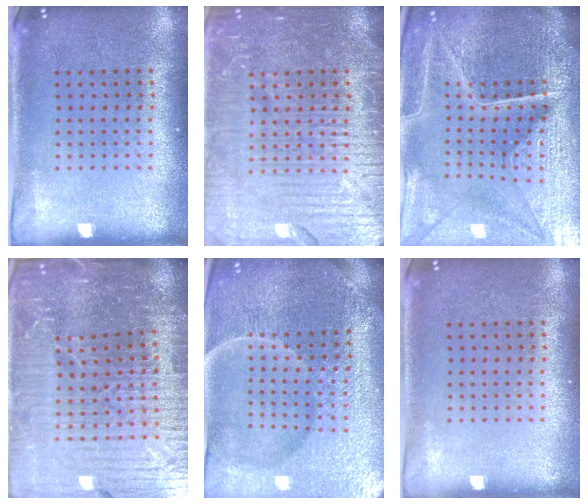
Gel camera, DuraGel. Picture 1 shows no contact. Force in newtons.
{"total": 6.9, "press": 6.9, "slide": 0.9}
{"total": 6.2, "press": 5.5, "slide": 2.9}
{"total": 6.3, "press": 5.7, "slide": 2.9}
{"total": 5.9, "press": 5.4, "slide": 2.3}
{"total": 0.0}